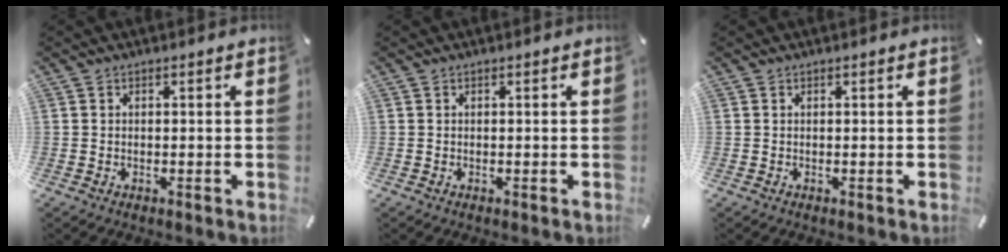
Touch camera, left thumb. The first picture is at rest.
{"total": 0.0}
{"total": 0.0}